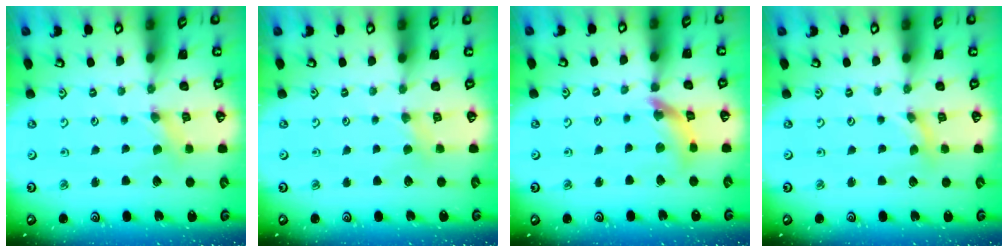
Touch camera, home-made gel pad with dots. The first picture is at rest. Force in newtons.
{"total": 2.1, "press": 2.1, "slide": 0.4}
{"total": 11.0, "press": 10.9, "slide": 1.2}
{"total": 0.0}